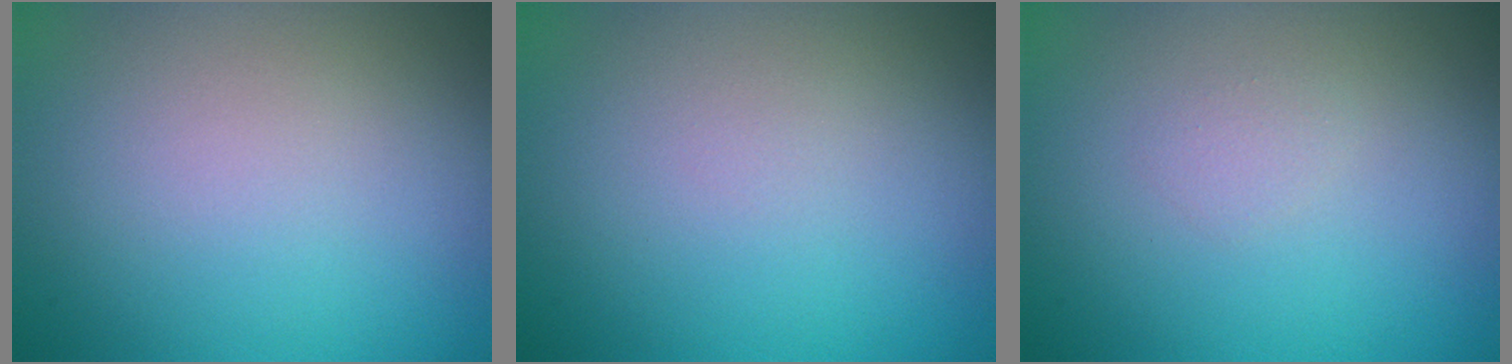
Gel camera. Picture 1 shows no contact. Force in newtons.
{"total": 0.0}
{"total": 0.6, "press": 0.6, "slide": 0.0}